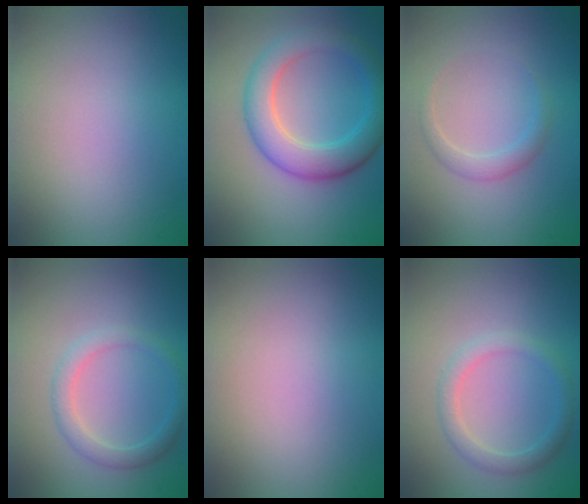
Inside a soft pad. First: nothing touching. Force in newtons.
{"total": 5.2, "press": 5.2, "slide": 0.1}
{"total": 1.4, "press": 1.4, "slide": 0.1}
{"total": 2.2, "press": 2.2, "slide": 0.1}
{"total": 0.0}
{"total": 2.2, "press": 2.2, "slide": 0.2}